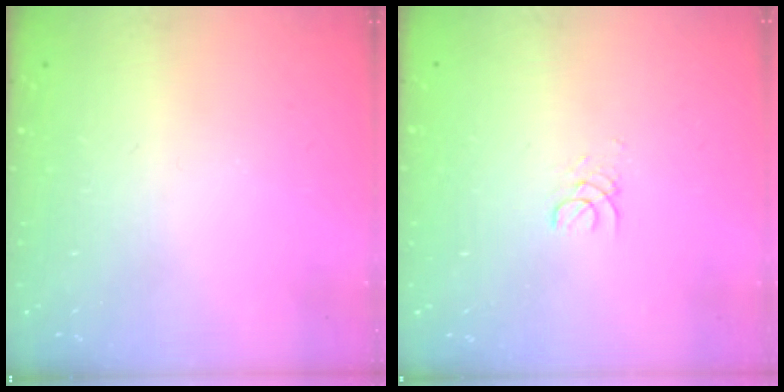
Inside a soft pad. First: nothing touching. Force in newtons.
{"total": 1.0, "press": 1.0, "slide": 0.1}